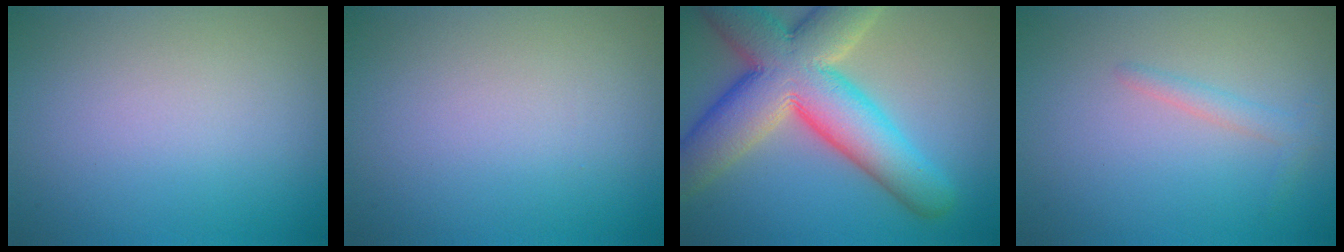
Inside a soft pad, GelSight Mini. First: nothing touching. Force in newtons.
{"total": 0.0}
{"total": 12.9, "press": 12.9, "slide": 0.8}
{"total": 1.3, "press": 1.3, "slide": 0.1}